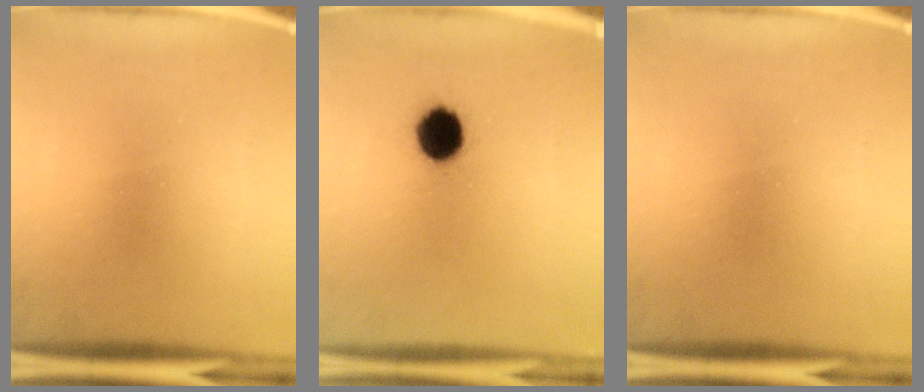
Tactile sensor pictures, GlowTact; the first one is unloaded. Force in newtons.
{"total": 8.4}
{"total": 0.0}